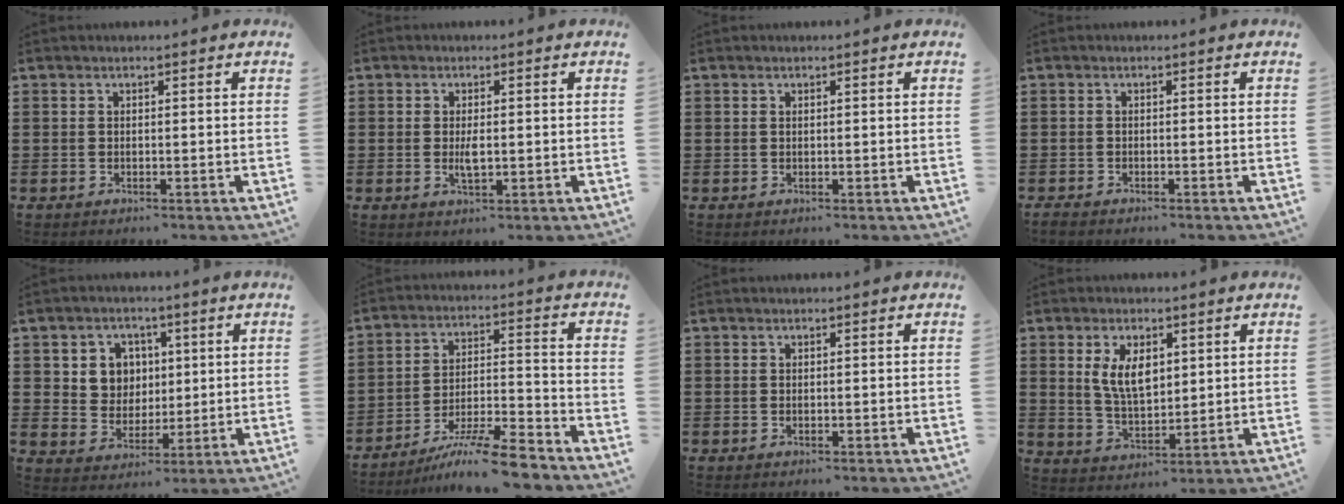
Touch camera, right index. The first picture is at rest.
{"total": 2.6, "force": [-0.1, 0.9, 2.4], "torque": [-0.045, 0.000, -0.001]}
{"total": 0.0}
{"total": 0.7, "force": [-0.7, 0.2, 0.1], "torque": [-0.003, -0.001, -0.014]}
{"total": 5.7, "force": [1.7, 5.3, 1.4], "torque": [-0.048, 0.012, 0.027]}
{"total": 9.5, "force": [-8.1, 0.5, 4.9], "torque": [-0.078, 0.015, -0.155]}
{"total": 0.0}
{"total": 6.4, "force": [2.0, 3.2, 5.2], "torque": [-0.103, 0.005, 0.032]}